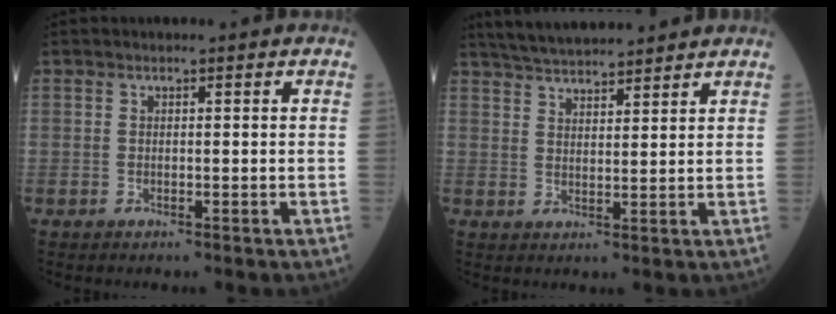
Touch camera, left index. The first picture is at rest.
{"total": 9.3, "force": [8.6, 1.0, 3.4], "torque": [-0.062, 0.024, 0.139]}